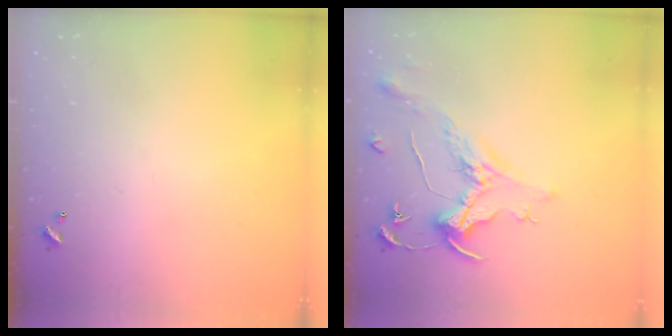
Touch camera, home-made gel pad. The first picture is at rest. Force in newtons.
{"total": 1.5, "press": 1.3, "slide": 0.7}